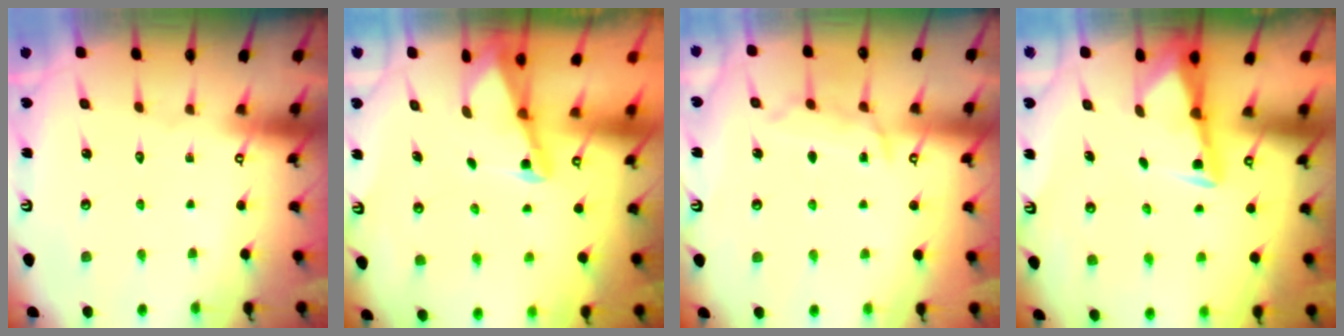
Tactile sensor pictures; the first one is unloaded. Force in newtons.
{"total": 2.0, "press": 2.0, "slide": 0.4}
{"total": 9.0, "press": 9.0, "slide": 1.1}
{"total": 3.1, "press": 3.1, "slide": 0.4}